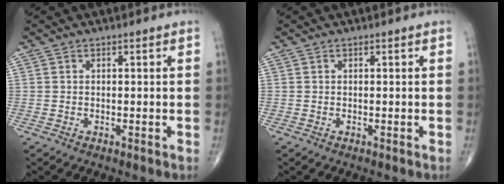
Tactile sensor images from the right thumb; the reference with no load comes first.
{"total": 0.0}